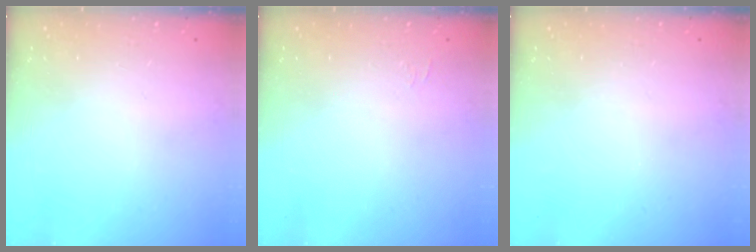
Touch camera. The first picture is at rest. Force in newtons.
{"total": 4.5, "press": 4.4, "slide": 0.9}
{"total": 0.0}